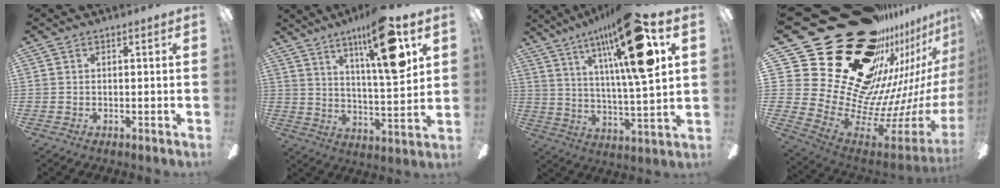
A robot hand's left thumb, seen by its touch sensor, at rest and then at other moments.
{"total": 21.7, "force": [13.1, 4.3, 16.8], "torque": [-0.276, -0.062, 0.197]}
{"total": 22.9, "force": [11.9, 4.5, 19.1], "torque": [-0.311, -0.047, 0.172]}
{"total": 41.1, "force": [23.9, 21.4, 25.6], "torque": [-0.381, -0.234, 0.525]}